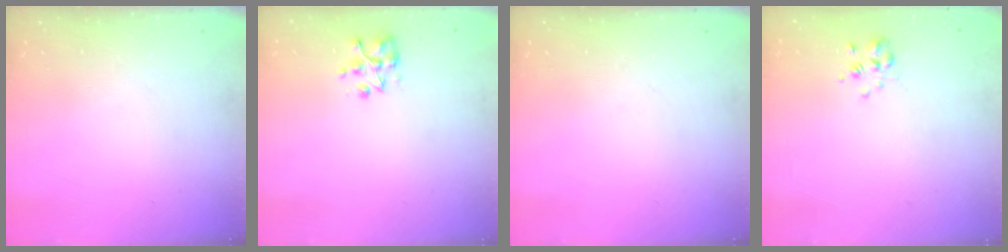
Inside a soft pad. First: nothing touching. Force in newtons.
{"total": 4.5, "press": 4.4, "slide": 0.5}
{"total": 0.0}
{"total": 2.0, "press": 1.7, "slide": 0.9}